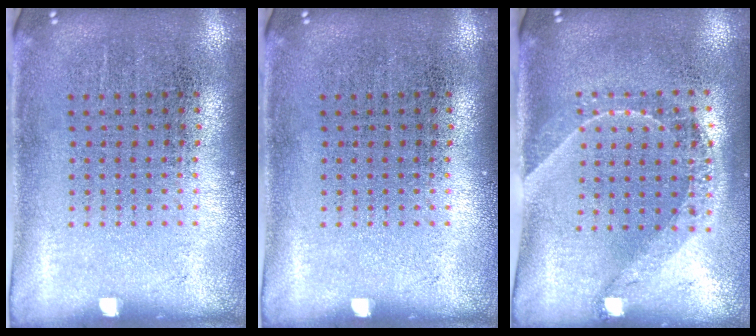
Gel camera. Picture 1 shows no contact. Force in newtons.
{"total": 0.0}
{"total": 1.5, "press": 1.3, "slide": 0.9}